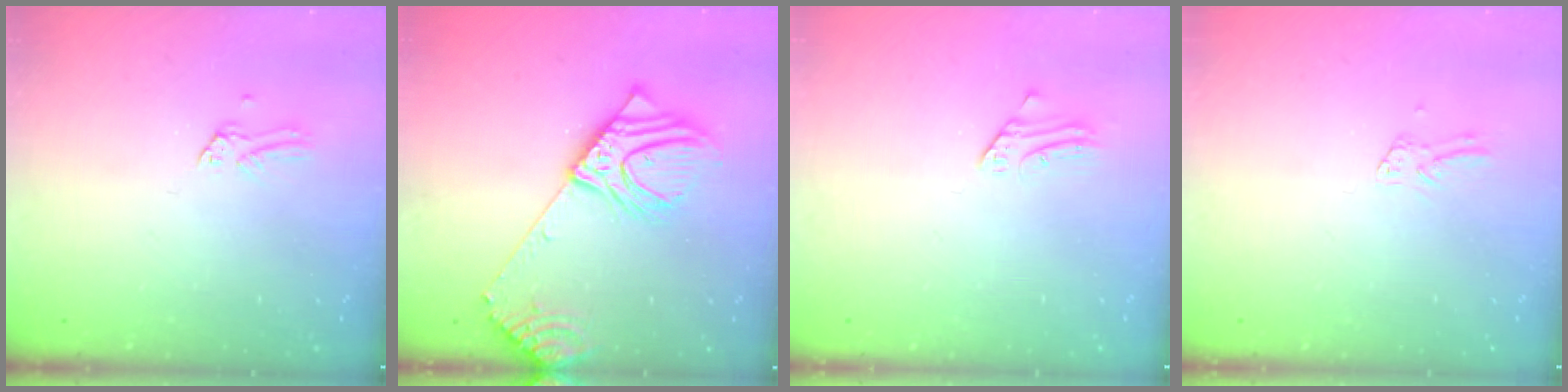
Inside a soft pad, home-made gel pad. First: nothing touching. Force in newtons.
{"total": 16.7, "press": 16.3, "slide": 3.6}
{"total": 2.3, "press": 2.3, "slide": 0.2}
{"total": 1.9, "press": 1.9, "slide": 0.1}